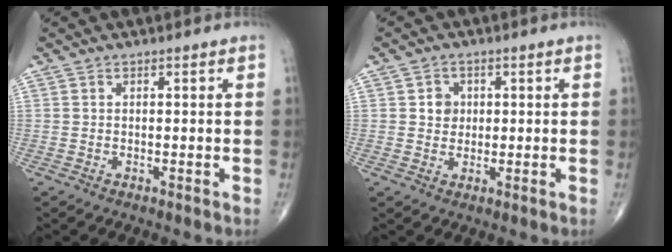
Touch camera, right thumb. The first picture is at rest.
{"total": 3.2, "force": [0.6, 2.9, 1.3], "torque": [0.001, 0.001, 0.009]}